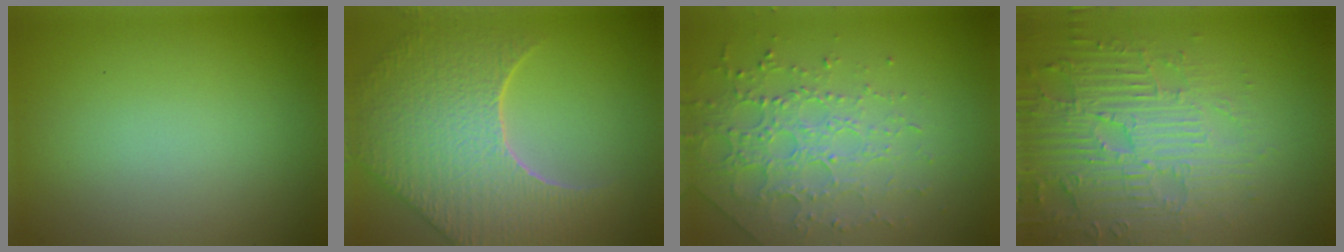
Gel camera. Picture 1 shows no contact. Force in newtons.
{"total": 8.9, "press": 6.5, "slide": 6.1}
{"total": 3.7, "press": 3.5, "slide": 1.1}
{"total": 5.6, "press": 5.1, "slide": 2.2}